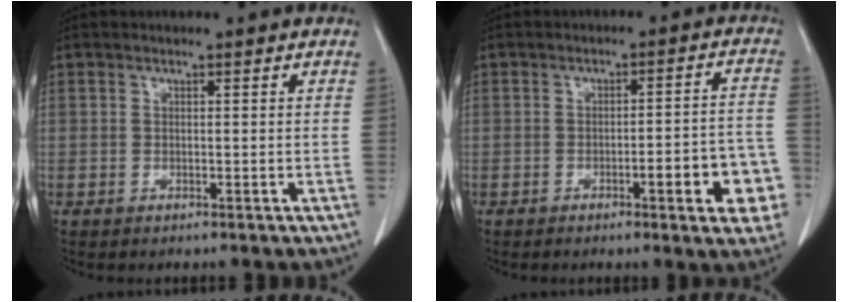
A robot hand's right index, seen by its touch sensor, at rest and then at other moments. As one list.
[{"total": 9.6, "force": [-3.8, 1.7, 8.6], "torque": [-0.093, 0.019, -0.046]}]